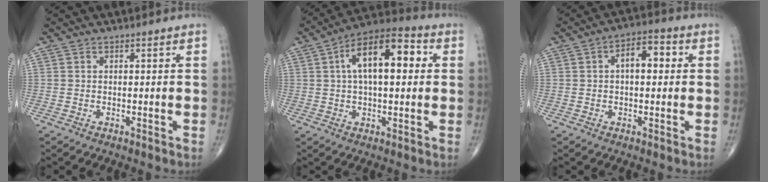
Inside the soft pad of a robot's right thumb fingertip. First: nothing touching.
{"total": 15.1, "force": [3.1, 7.1, 13.0], "torque": [-0.198, 0.029, 0.043]}
{"total": 6.8, "force": [1.1, 3.5, 5.7], "torque": [-0.075, 0.020, 0.009]}